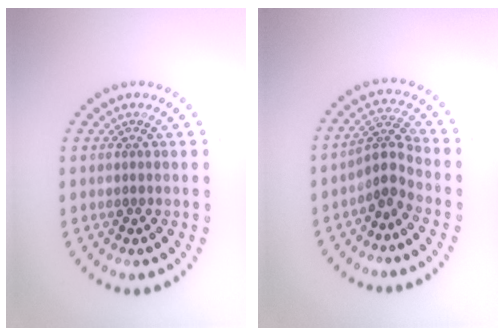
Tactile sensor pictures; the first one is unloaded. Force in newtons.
{"total": 2.7, "press": 1.9, "slide": 1.9}